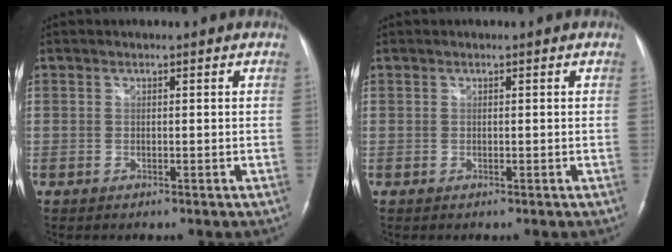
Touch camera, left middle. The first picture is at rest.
{"total": 0.0}